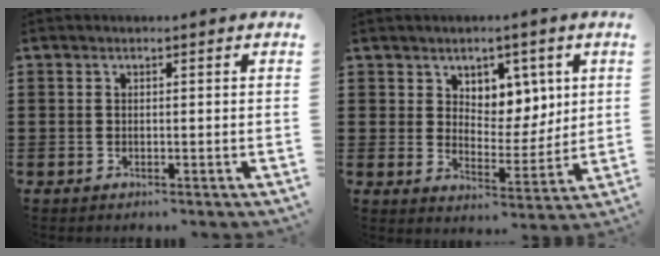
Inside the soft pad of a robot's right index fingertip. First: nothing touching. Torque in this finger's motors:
{"motor_torque": [0.14, 0.21, 0.20, 0.03]}